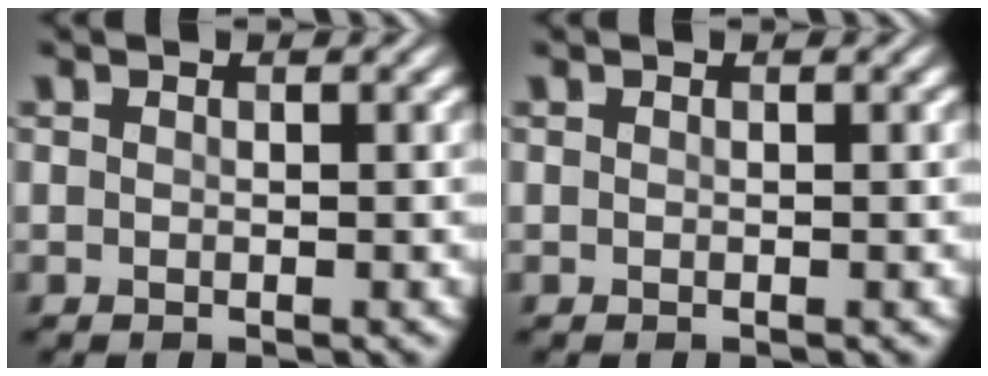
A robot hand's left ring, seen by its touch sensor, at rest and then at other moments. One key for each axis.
{"total": 0.0}